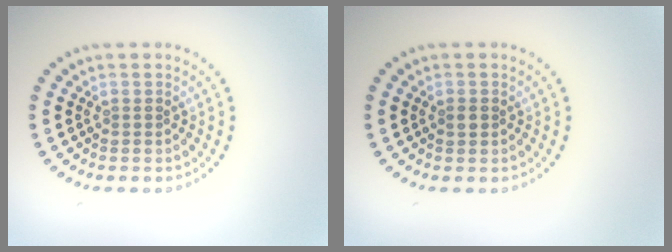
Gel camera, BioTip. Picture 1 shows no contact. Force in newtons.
{"total": 1.0, "press": 1.0, "slide": 0.1}